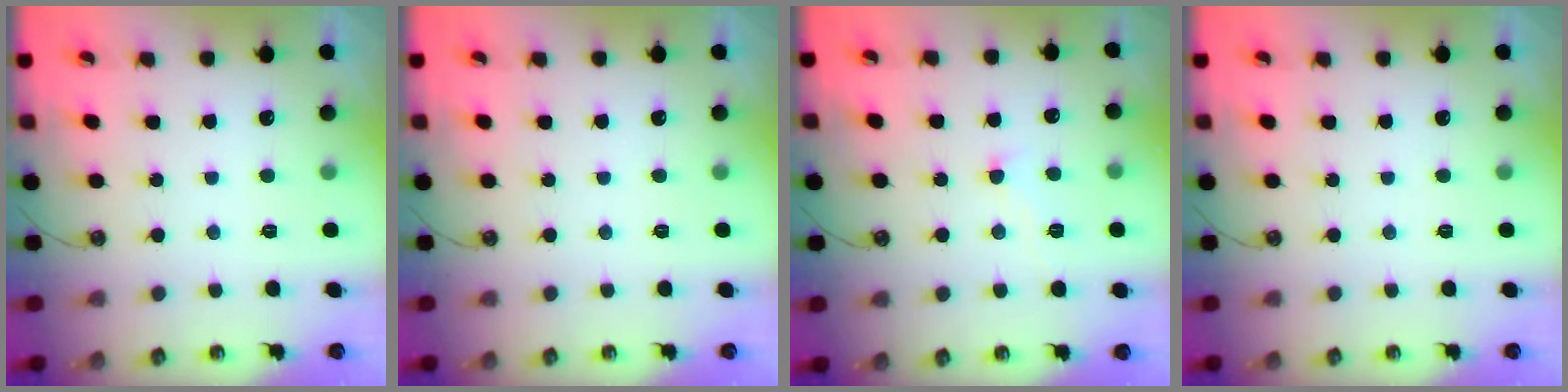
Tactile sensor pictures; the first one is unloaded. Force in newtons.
{"total": 0.0}
{"total": 0.6, "press": 0.4, "slide": 0.4}
{"total": 0.0}